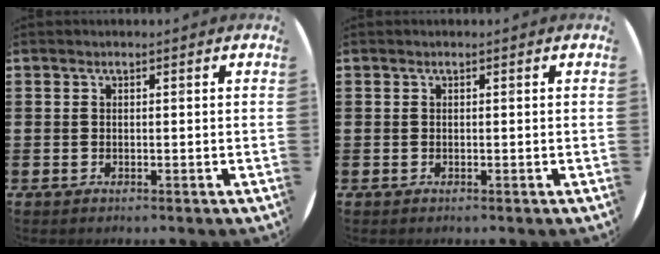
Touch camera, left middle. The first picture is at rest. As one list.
[{"total": 0.0}]